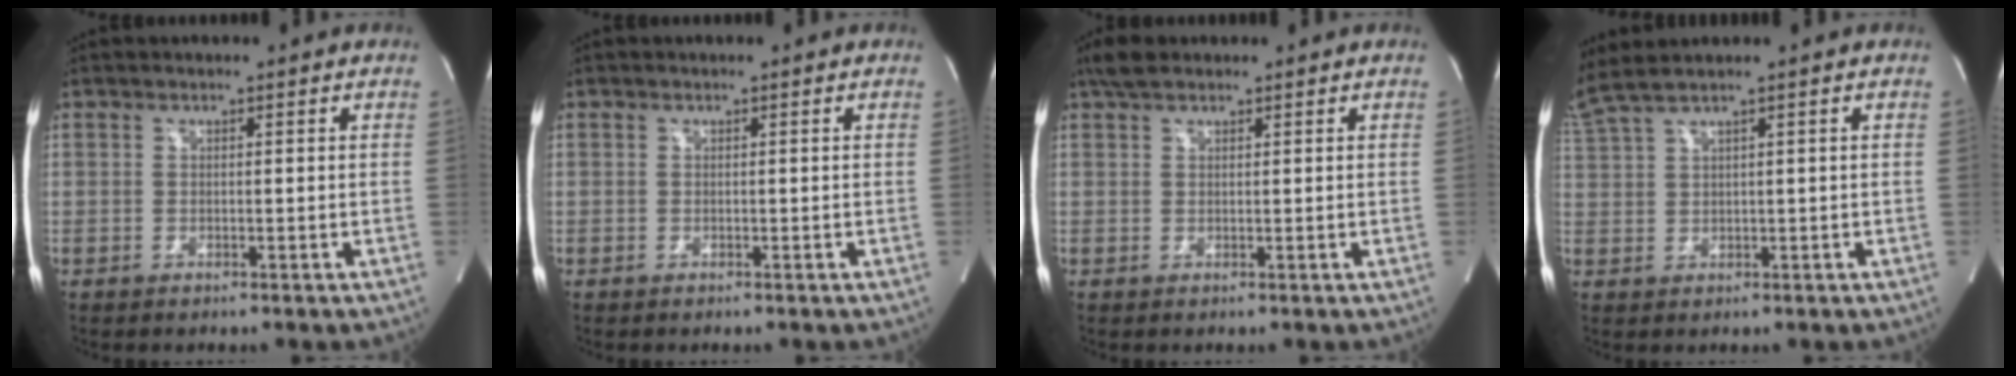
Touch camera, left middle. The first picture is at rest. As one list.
[{"total": 0.0}, {"total": 2.9, "force": [2.2, 1.2, 1.4], "torque": [-0.032, 0.017, 0.042]}, {"total": 4.4, "force": [3.5, -1.1, 2.4], "torque": [-0.069, 0.021, 0.083]}]